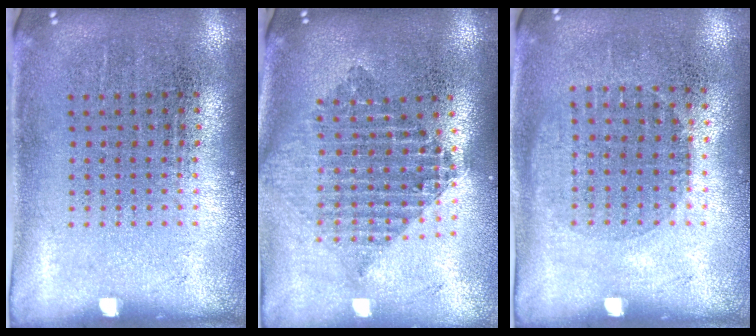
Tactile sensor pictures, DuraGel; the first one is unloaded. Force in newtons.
{"total": 2.1, "press": 1.7, "slide": 1.2}
{"total": 0.9, "press": 0.8, "slide": 0.4}